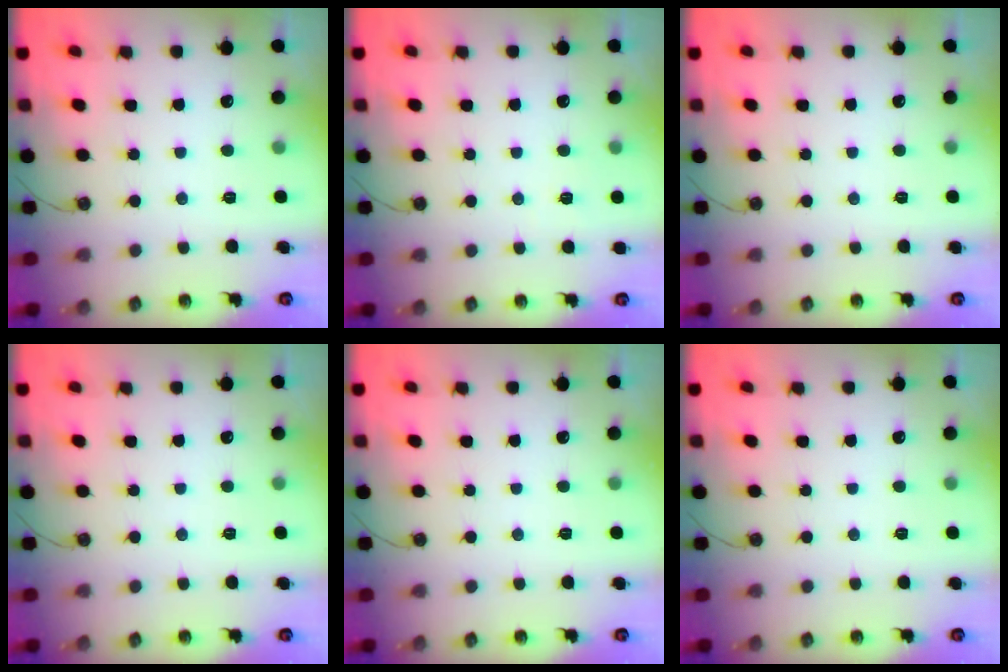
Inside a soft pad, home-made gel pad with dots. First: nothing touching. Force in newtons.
{"total": 2.4, "press": 2.3, "slide": 0.6}
{"total": 0.0}
{"total": 0.0}
{"total": 0.0}
{"total": 0.0}